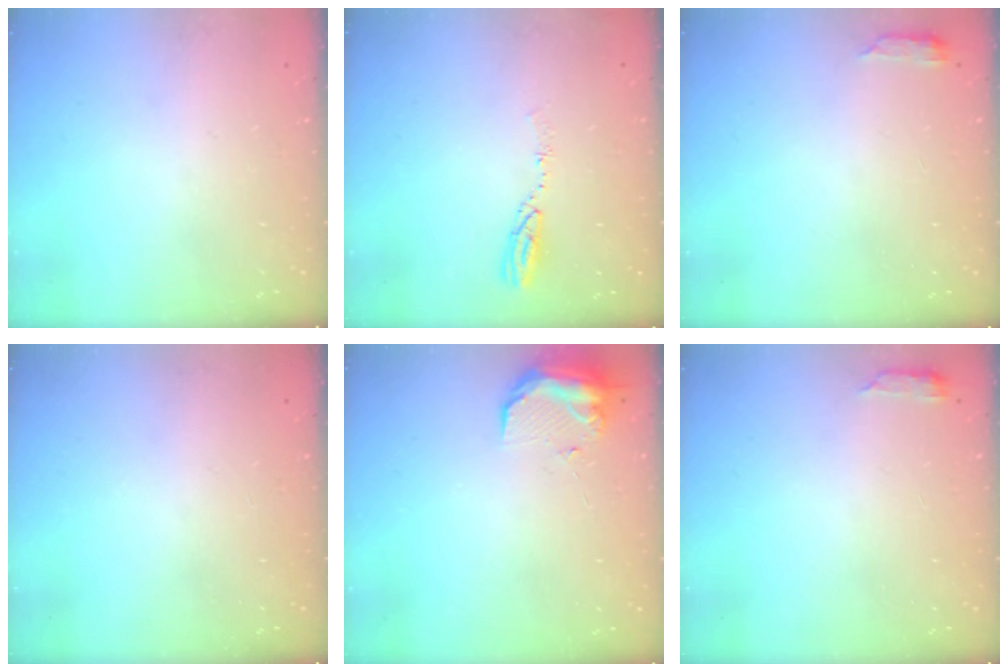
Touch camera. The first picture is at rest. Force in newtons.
{"total": 4.6, "press": 4.6, "slide": 0.4}
{"total": 2.9, "press": 2.9, "slide": 0.5}
{"total": 0.0}
{"total": 9.1, "press": 9.1, "slide": 0.5}
{"total": 2.9, "press": 2.9, "slide": 0.5}